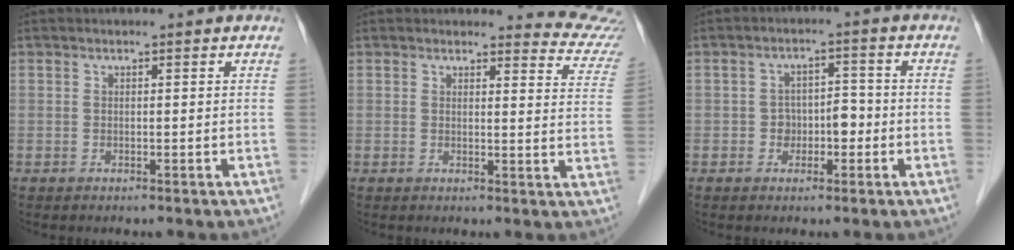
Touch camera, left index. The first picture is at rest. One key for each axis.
{"total": 8.5, "fx": 8.4, "fy": 1.2, "fz": -0.6, "tx": 0.035, "ty": -0.066, "tz": 0.055}
{"total": 3.9, "fx": -1.2, "fy": 2.6, "fz": 2.6, "tx": -0.039, "ty": 0.019, "tz": -0.018}